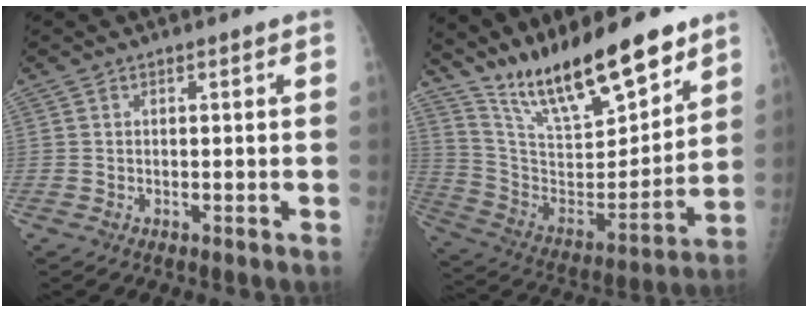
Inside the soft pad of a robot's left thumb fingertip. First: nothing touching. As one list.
[{"total": 22.6, "force": [17.3, 6.5, 13.0], "torque": [-0.180, -0.095, 0.308]}]